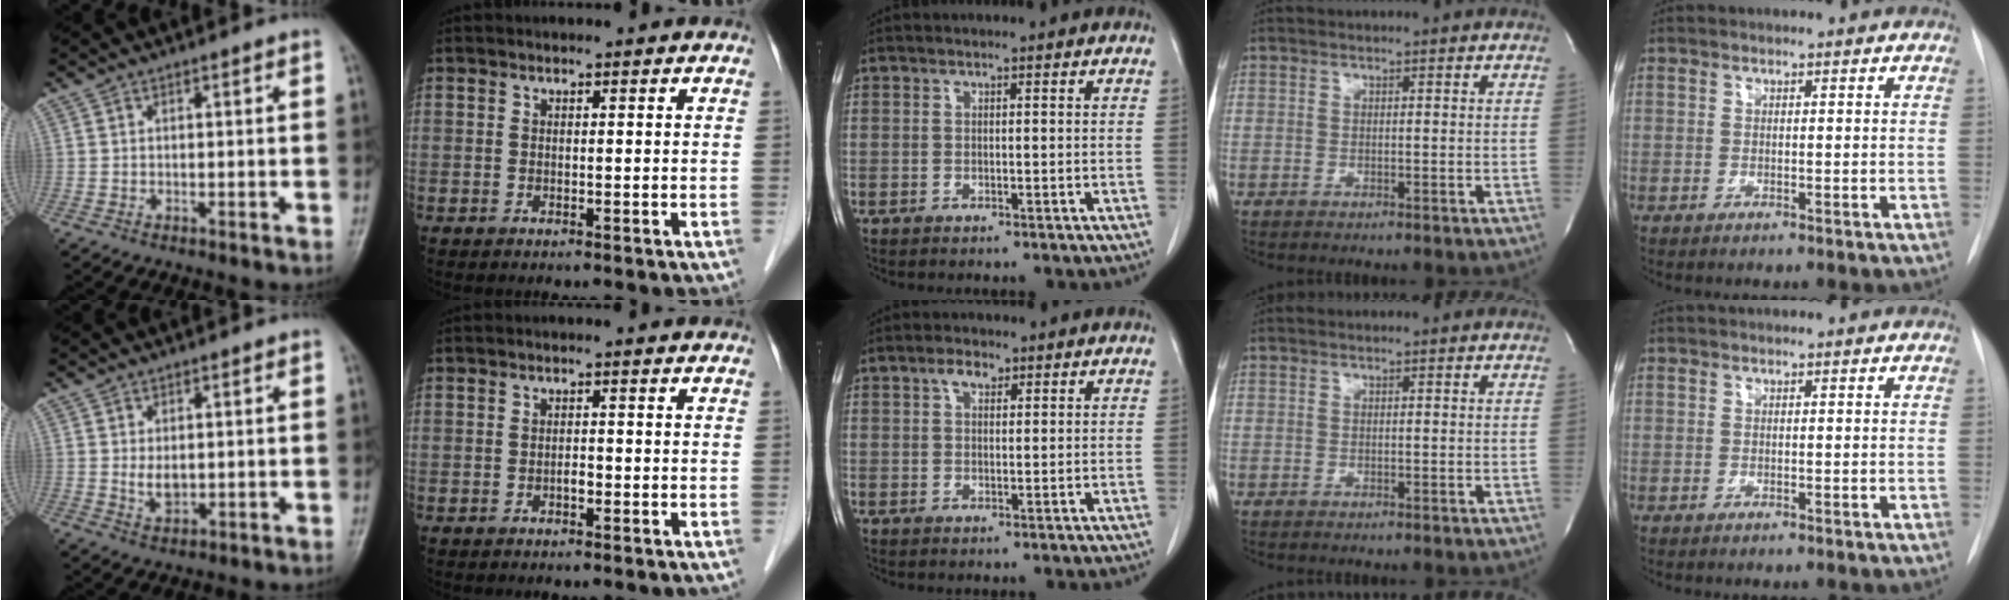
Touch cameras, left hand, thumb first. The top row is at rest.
{"thumb": {"total": 3.1, "force": [0.5, 2.0, 2.3], "torque": [-0.033, -0.010, 0.015]}, "index": {"total": 0.9, "force": [-0.5, 0.3, 0.7], "torque": [-0.012, 0.002, -0.009]}, "middle": {"total": 2.5, "force": [1.5, 1.2, 1.6], "torque": [-0.033, 0.006, 0.028]}}